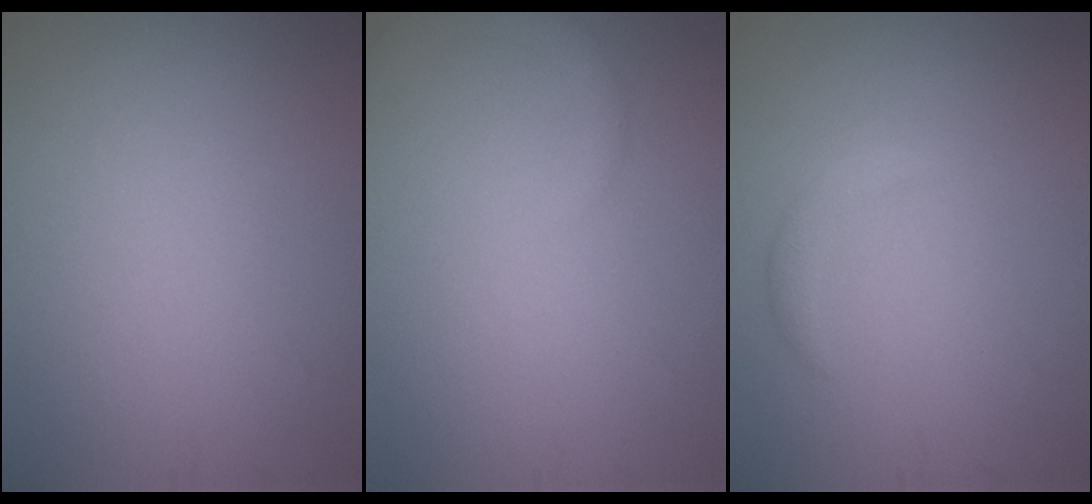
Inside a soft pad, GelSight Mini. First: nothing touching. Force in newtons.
{"total": 1.6, "press": 1.6, "slide": 0.2}
{"total": 1.2, "press": 1.2, "slide": 0.1}